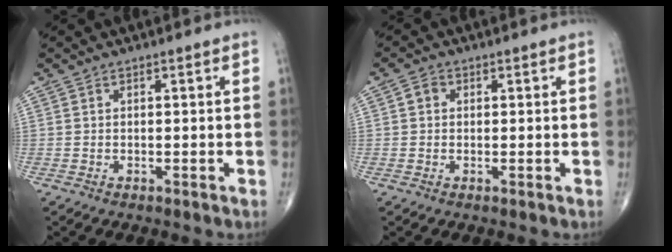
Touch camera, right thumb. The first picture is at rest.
{"total": 1.9, "force": [0.3, 1.7, 0.9], "torque": [-0.010, 0.006, 0.003]}